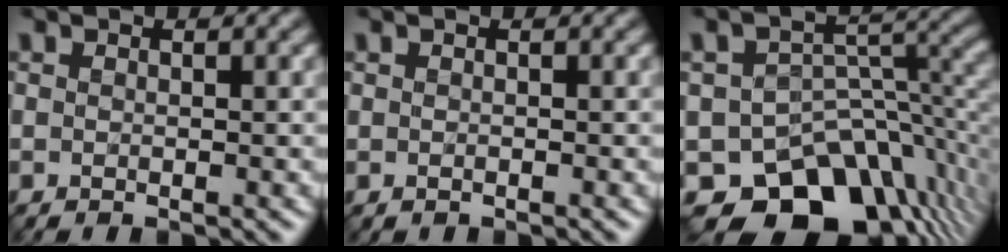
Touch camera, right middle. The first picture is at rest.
{"total": 0.0}
{"total": 10.8, "force": [-7.1, 6.6, 4.9], "torque": [-0.058, -0.011, -0.115]}